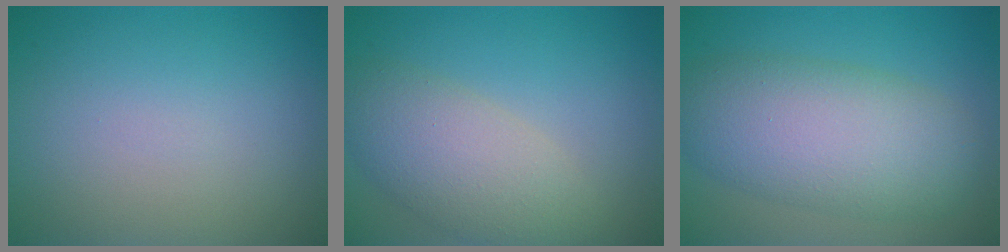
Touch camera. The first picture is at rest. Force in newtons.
{"total": 5.5, "press": 5.5, "slide": 0.6}
{"total": 8.1, "press": 8.1, "slide": 0.3}